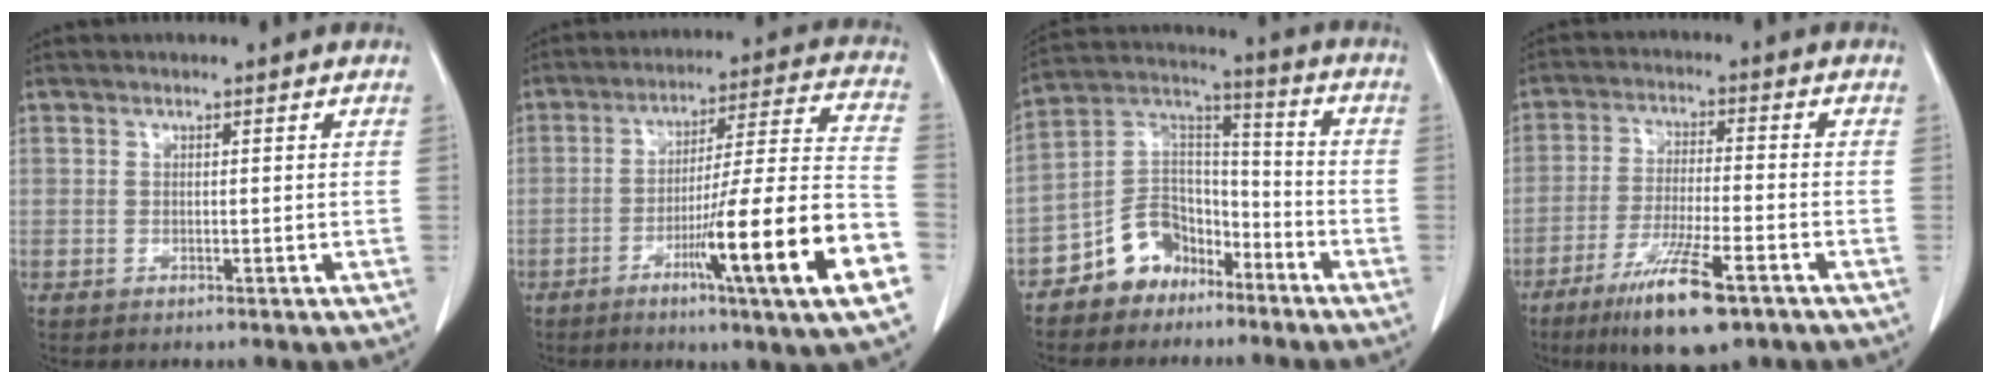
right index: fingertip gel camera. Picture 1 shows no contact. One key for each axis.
{"total": 19.4, "fx": -7.7, "fy": -0.8, "fz": 17.8, "tx": -0.246, "ty": -0.009, "tz": -0.120}
{"total": 9.9, "fx": -6.6, "fy": 6.8, "fz": 2.8, "tx": -0.054, "ty": 0.049, "tz": -0.124}
{"total": 11.5, "fx": -6.9, "fy": 1.6, "fz": 9.1, "tx": -0.167, "ty": -0.025, "tz": -0.116}